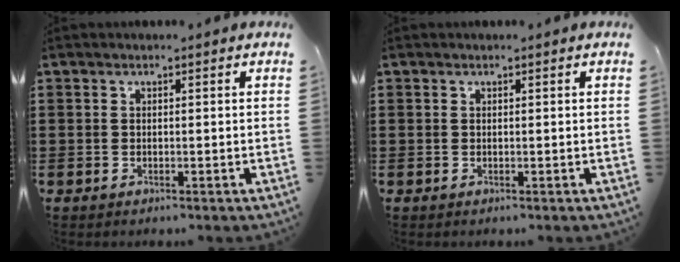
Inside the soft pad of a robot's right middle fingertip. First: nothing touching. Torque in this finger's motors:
{"motor_torque": [-0.02, -0.06, -0.02, -0.01]}